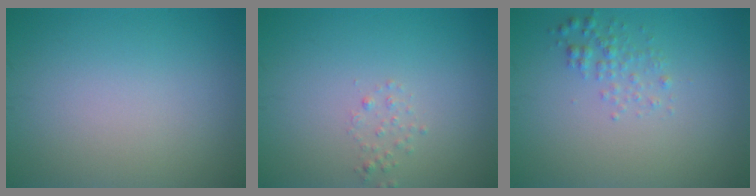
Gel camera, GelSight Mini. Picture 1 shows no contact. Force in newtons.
{"total": 0.8, "press": 0.8, "slide": 0.1}
{"total": 1.5, "press": 1.5, "slide": 0.0}